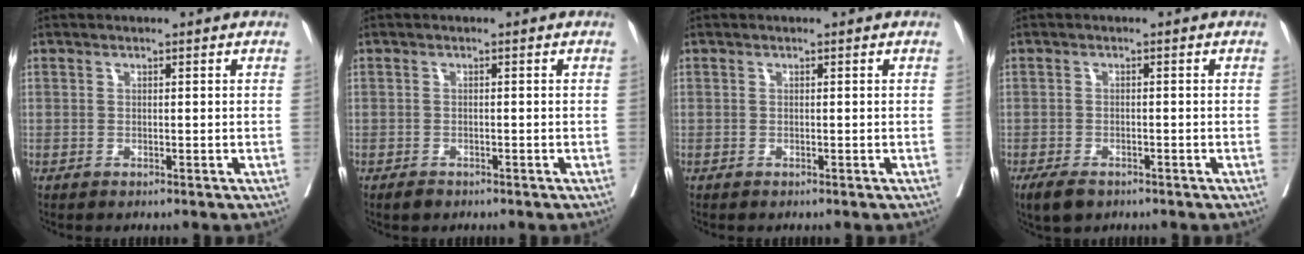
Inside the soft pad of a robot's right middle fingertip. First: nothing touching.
{"total": 1.3, "force": [-1.0, 0.7, 0.5], "torque": [-0.010, 0.000, -0.013]}
{"total": 0.0}
{"total": 3.7, "force": [-2.7, 1.8, 1.9], "torque": [-0.036, -0.006, -0.041]}